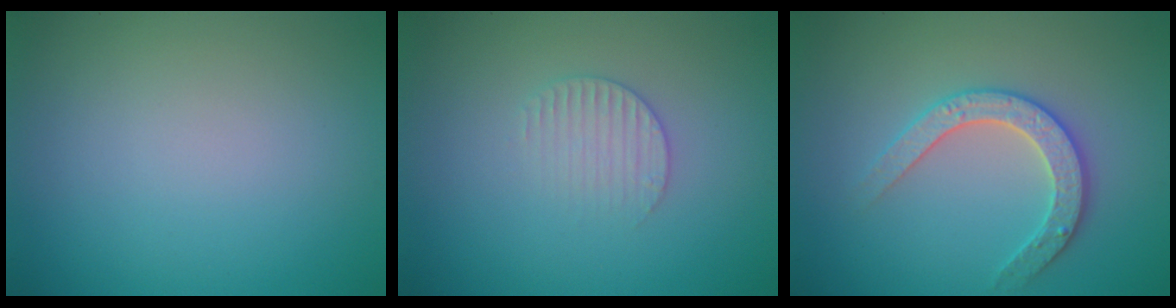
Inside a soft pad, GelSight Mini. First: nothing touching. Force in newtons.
{"total": 1.9, "press": 1.9, "slide": 0.3}
{"total": 3.0, "press": 2.9, "slide": 0.5}